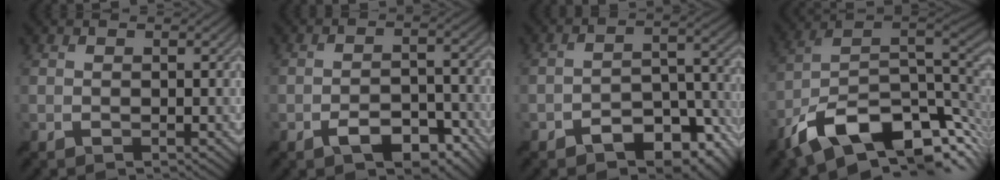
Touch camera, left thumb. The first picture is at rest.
{"total": 6.2, "force": [-3.9, 2.5, 4.2], "torque": [-0.064, 0.006, -0.062]}
{"total": 9.2, "force": [-6.0, 4.4, 5.4], "torque": [-0.071, -0.003, -0.101]}
{"total": 16.5, "force": [-6.9, 8.5, 12.4], "torque": [-0.229, -0.022, -0.112]}